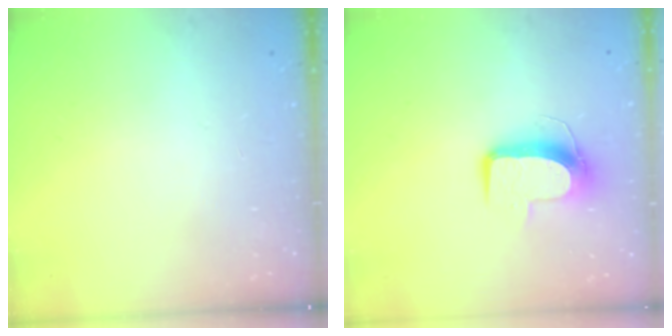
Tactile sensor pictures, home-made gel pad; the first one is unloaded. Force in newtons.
{"total": 10.1, "press": 10.1, "slide": 0.2}